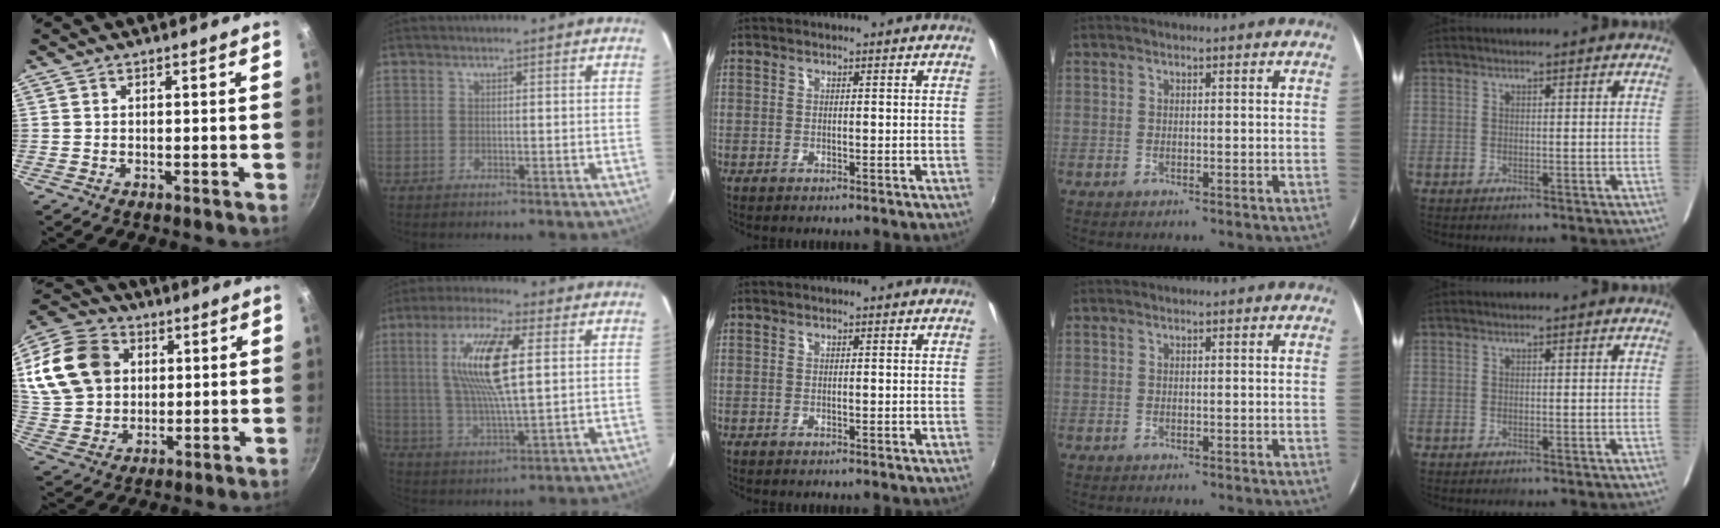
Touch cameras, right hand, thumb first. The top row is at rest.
{"thumb": {"total": 18.3, "force": [4.8, 14.5, 10.2], "torque": [-0.188, 0.009, 0.091]}, "index": {"total": 14.3, "force": [3.2, 3.2, 13.5], "torque": [-0.263, 0.005, 0.062]}}